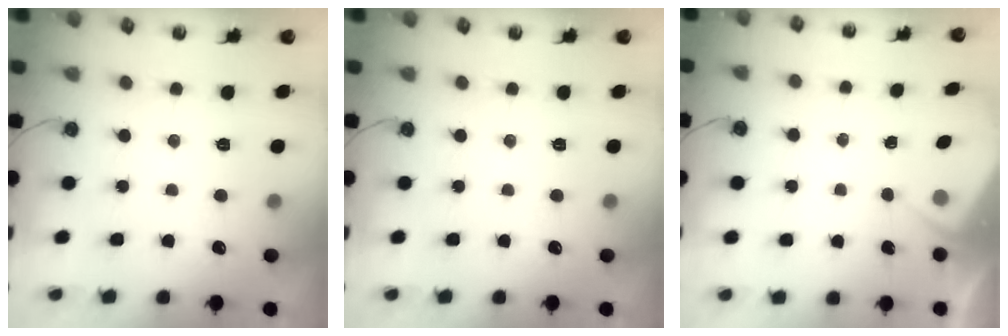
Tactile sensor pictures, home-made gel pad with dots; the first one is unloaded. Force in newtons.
{"total": 0.0}
{"total": 2.5, "press": 2.5, "slide": 0.4}